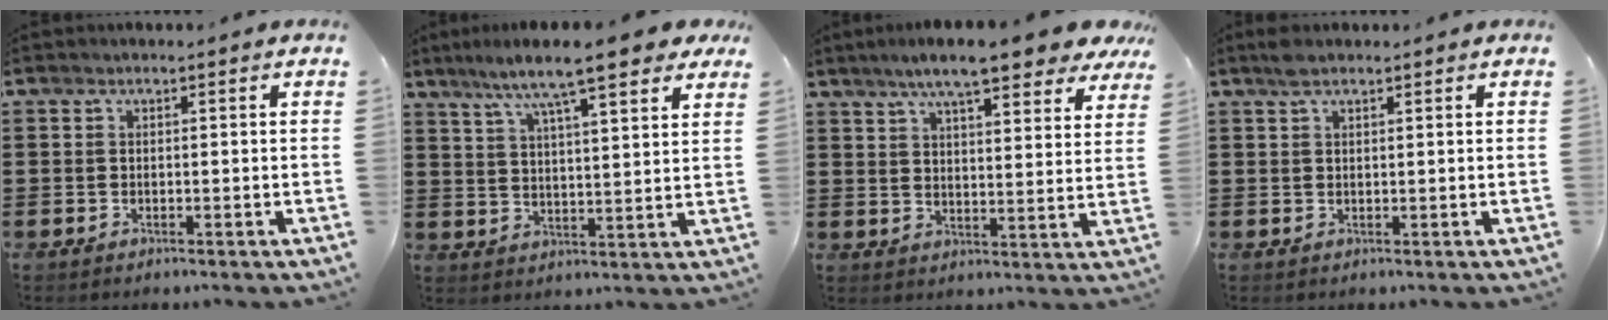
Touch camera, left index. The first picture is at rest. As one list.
[{"total": 9.7, "force": [7.7, 1.0, 5.8], "torque": [-0.133, -0.024, 0.129]}, {"total": 8.9, "force": [7.4, 0.9, 5.0], "torque": [-0.102, -0.020, 0.127]}, {"total": 2.0, "force": [1.5, 0.6, 1.3], "torque": [-0.028, 0.003, 0.027]}]